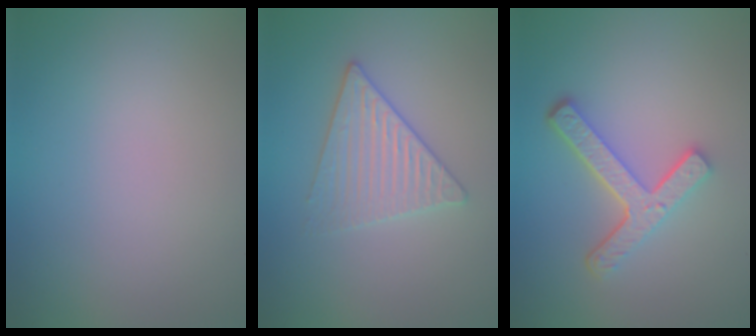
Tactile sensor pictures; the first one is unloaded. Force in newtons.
{"total": 3.2, "press": 3.2, "slide": 0.6}
{"total": 4.3, "press": 3.3, "slide": 2.8}